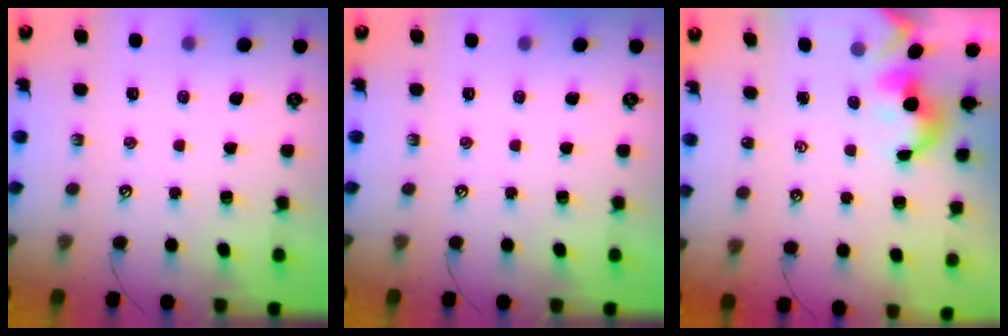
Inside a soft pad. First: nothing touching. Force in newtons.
{"total": 0.0}
{"total": 2.0, "press": 2.0, "slide": 0.4}